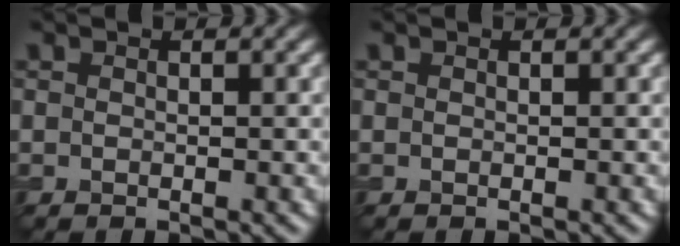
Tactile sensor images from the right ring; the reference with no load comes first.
{"total": 0.0}